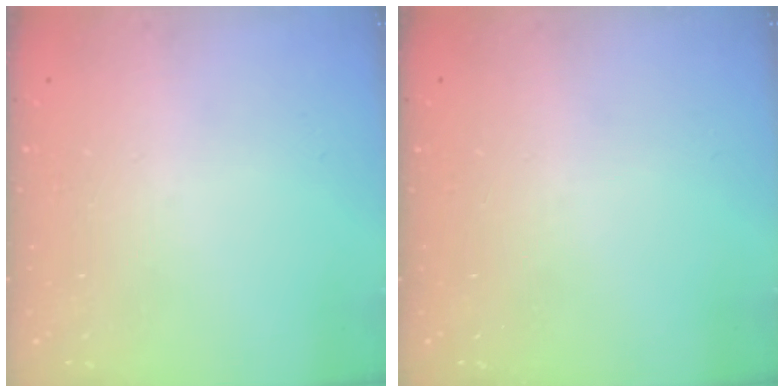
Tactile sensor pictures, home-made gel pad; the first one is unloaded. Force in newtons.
{"total": 0.0}